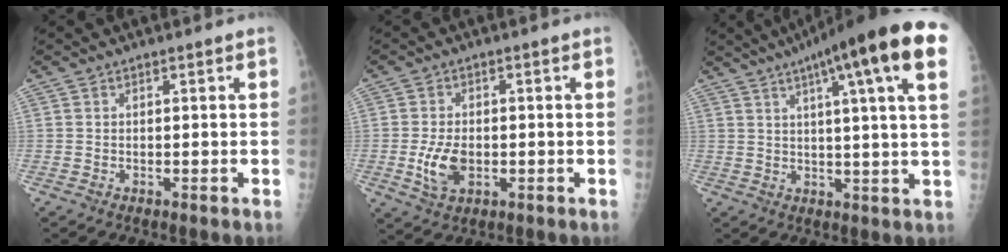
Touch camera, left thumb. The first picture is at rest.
{"total": 6.5, "force": [-1.3, 4.1, 4.9], "torque": [-0.088, -0.001, -0.018]}
{"total": 20.8, "force": [10.7, 2.3, 17.7], "torque": [-0.259, 0.000, 0.127]}